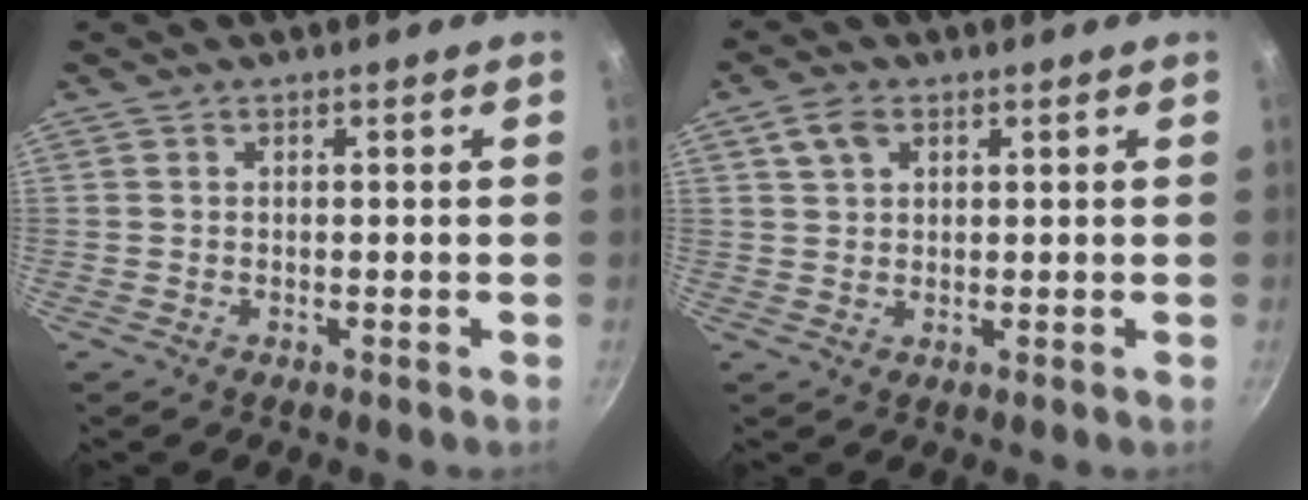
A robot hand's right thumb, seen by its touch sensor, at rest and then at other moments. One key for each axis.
{"total": 4.1, "fx": 1.8, "fy": 2.8, "fz": 2.4, "tx": -0.033, "ty": 0.000, "tz": 0.032}